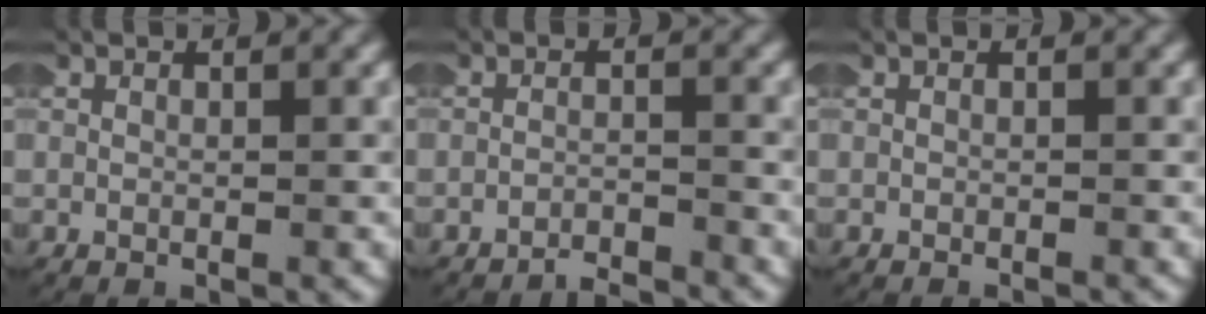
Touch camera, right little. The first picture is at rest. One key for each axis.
{"total": 2.6, "fx": -2.6, "fy": 0.0, "fz": -0.1, "tx": 0.002, "ty": -0.008, "tz": -0.044}
{"total": 0.6, "fx": -0.6, "fy": -0.1, "fz": -0.1, "tx": -0.002, "ty": -0.002, "tz": -0.008}